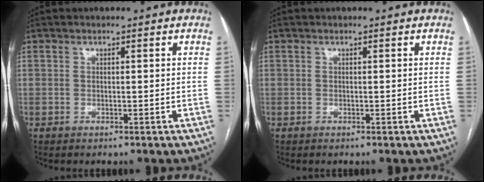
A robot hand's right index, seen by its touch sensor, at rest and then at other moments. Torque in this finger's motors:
{"motor_torque": [0.00, 0.00, 0.00, 0.01]}